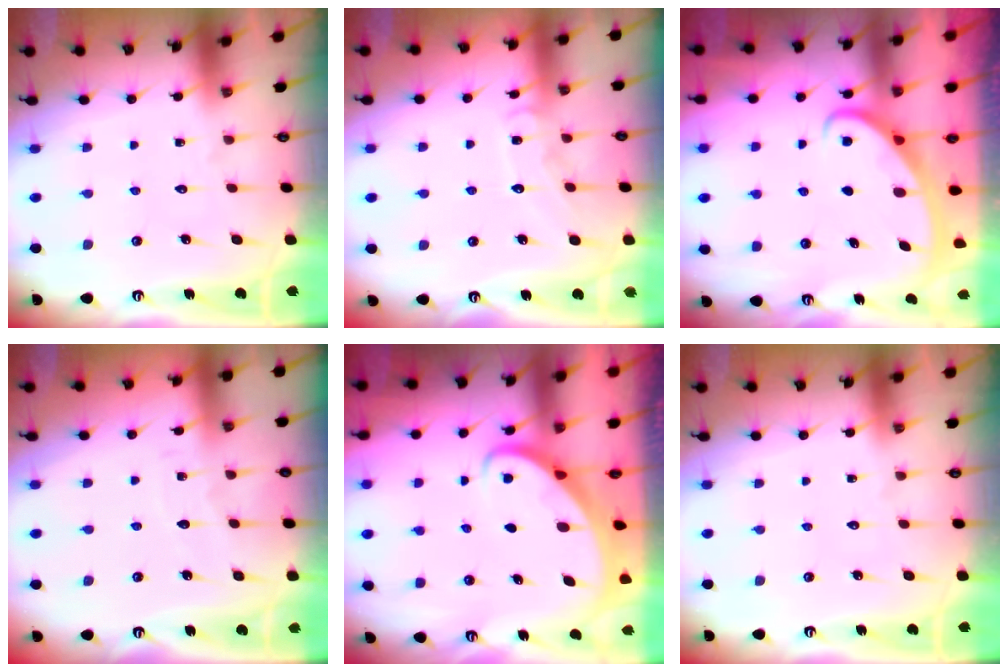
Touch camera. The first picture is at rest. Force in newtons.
{"total": 8.4, "press": 8.4, "slide": 0.7}
{"total": 2.8, "press": 2.8, "slide": 0.4}
{"total": 2.5, "press": 2.5, "slide": 0.2}
{"total": 2.6, "press": 2.6, "slide": 0.3}
{"total": 0.0}